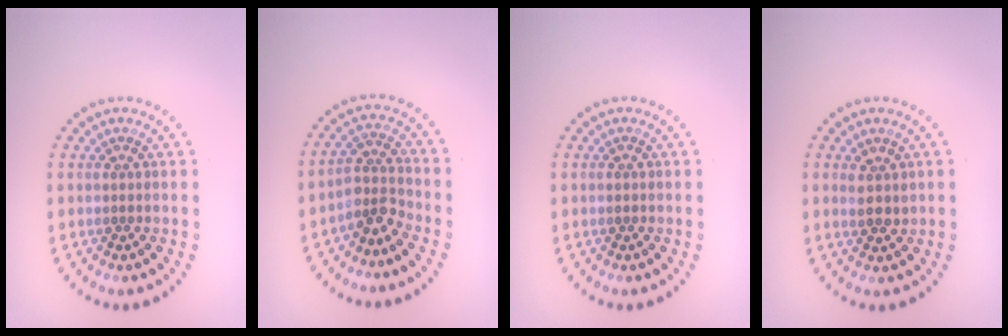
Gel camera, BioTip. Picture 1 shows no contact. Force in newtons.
{"total": 2.7, "press": 1.9, "slide": 1.9}
{"total": 0.7, "press": 0.7, "slide": 0.1}
{"total": 1.8, "press": 1.6, "slide": 0.7}